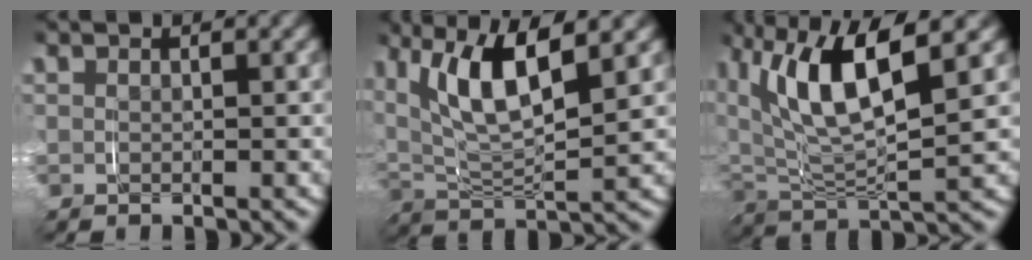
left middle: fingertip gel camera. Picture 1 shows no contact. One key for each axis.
{"total": 7.3, "fx": 2.4, "fy": 3.9, "fz": 5.6, "tx": -0.125, "ty": 0.008, "tz": 0.036}
{"total": 7.8, "fx": 2.1, "fy": 3.7, "fz": 6.5, "tx": -0.136, "ty": 0.002, "tz": 0.036}